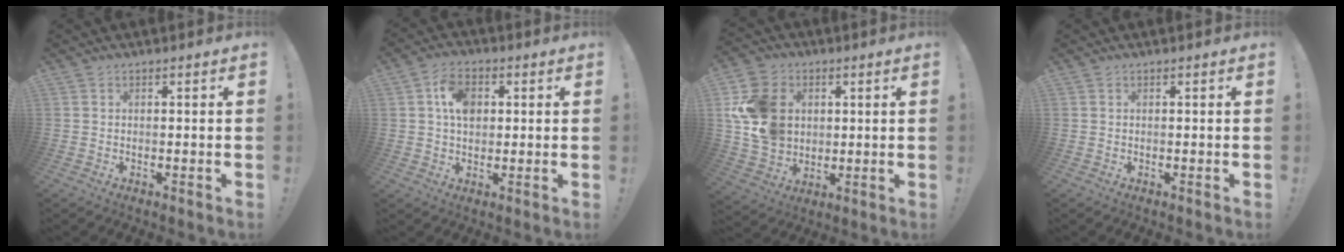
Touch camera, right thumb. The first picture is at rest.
{"total": 8.5, "force": [2.2, 6.0, 5.5], "torque": [-0.083, 0.004, 0.043]}
{"total": 17.3, "force": [3.2, 14.2, 9.3], "torque": [-0.165, -0.004, 0.069]}
{"total": 0.0}